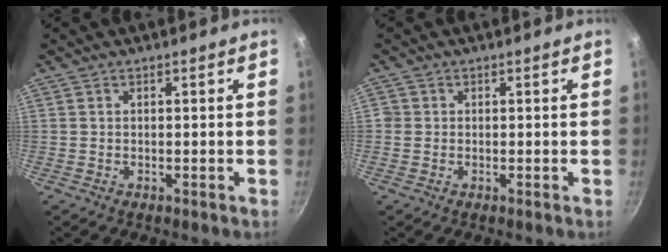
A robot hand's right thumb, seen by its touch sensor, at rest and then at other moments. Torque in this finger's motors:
{"motor_torque": [0.03, -0.02, 0.39, -0.08, 0.01]}